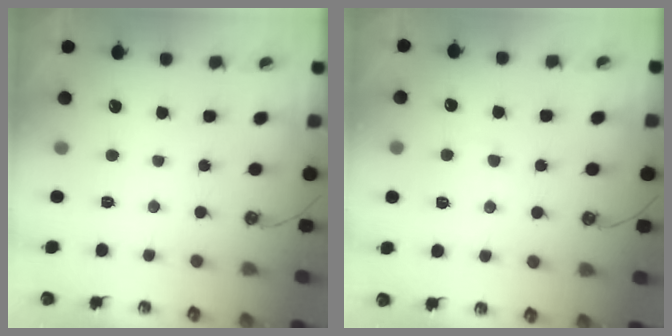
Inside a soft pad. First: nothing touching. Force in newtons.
{"total": 2.7, "press": 2.6, "slide": 0.5}